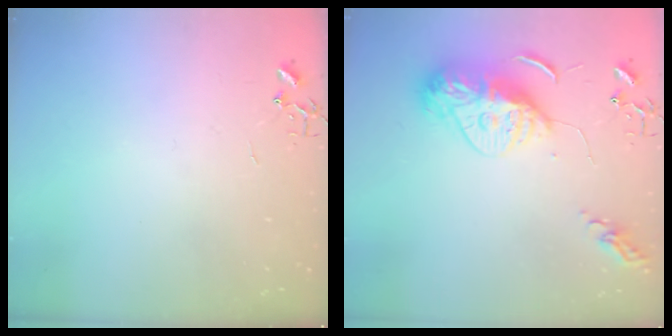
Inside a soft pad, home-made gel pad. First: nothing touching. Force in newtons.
{"total": 12.9, "press": 12.8, "slide": 1.3}